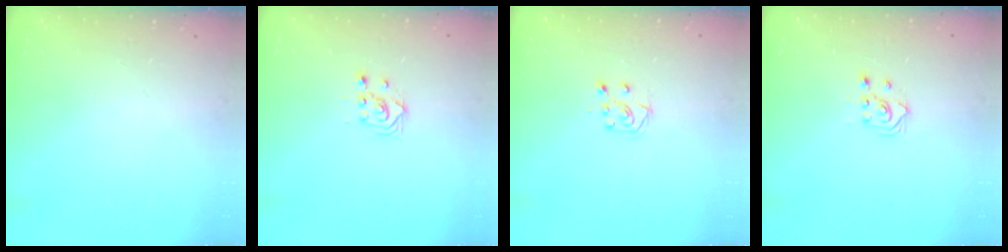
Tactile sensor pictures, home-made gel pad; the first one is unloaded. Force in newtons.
{"total": 2.3, "press": 2.3, "slide": 0.1}
{"total": 7.0, "press": 6.9, "slide": 0.6}
{"total": 2.9, "press": 2.9, "slide": 0.2}